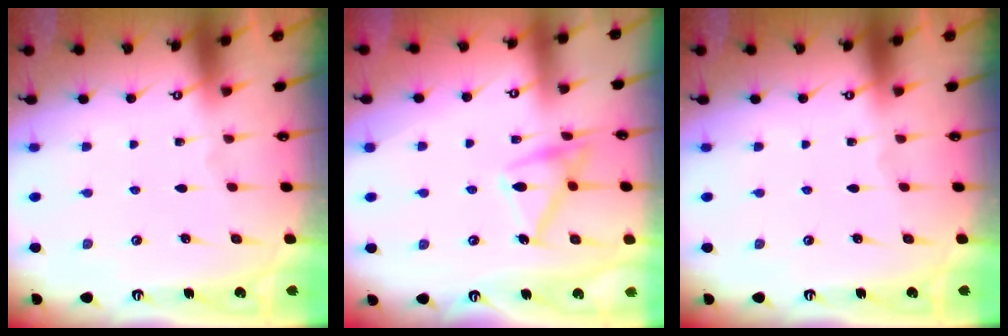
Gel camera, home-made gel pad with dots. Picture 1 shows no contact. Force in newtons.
{"total": 15.6, "press": 15.6, "slide": 0.9}
{"total": 0.0}